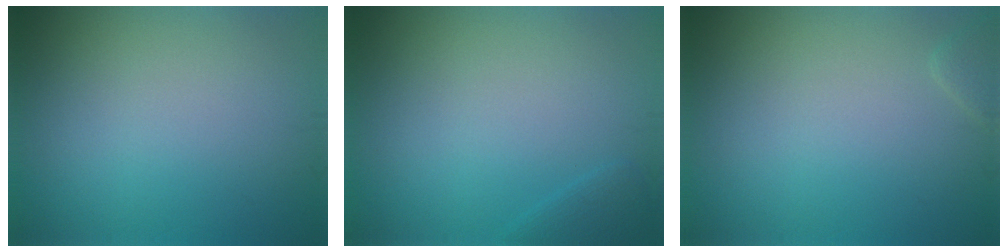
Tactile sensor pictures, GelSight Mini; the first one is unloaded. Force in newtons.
{"total": 1.1, "press": 1.1, "slide": 0.1}
{"total": 0.8, "press": 0.8, "slide": 0.1}